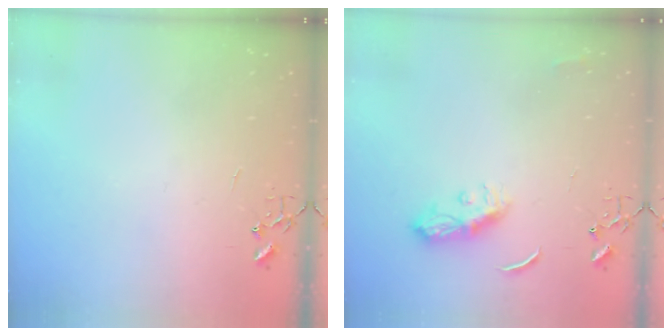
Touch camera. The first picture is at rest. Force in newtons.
{"total": 8.4, "press": 8.4, "slide": 0.2}